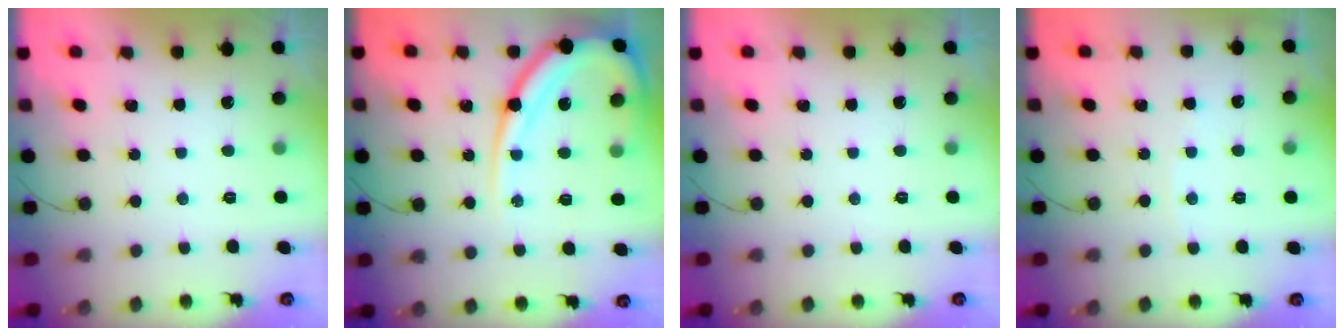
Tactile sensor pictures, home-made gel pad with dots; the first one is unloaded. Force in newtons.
{"total": 16.7, "press": 16.6, "slide": 1.8}
{"total": 0.0}
{"total": 2.6, "press": 2.6, "slide": 0.4}